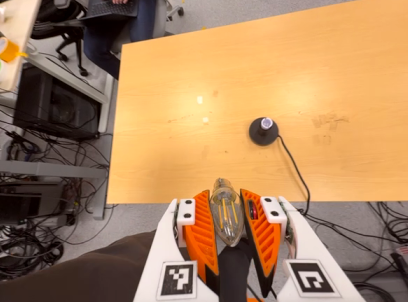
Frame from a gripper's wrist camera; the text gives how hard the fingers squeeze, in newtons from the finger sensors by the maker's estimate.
{"total": 13.6, "left": 13.6, "right": 13.6}